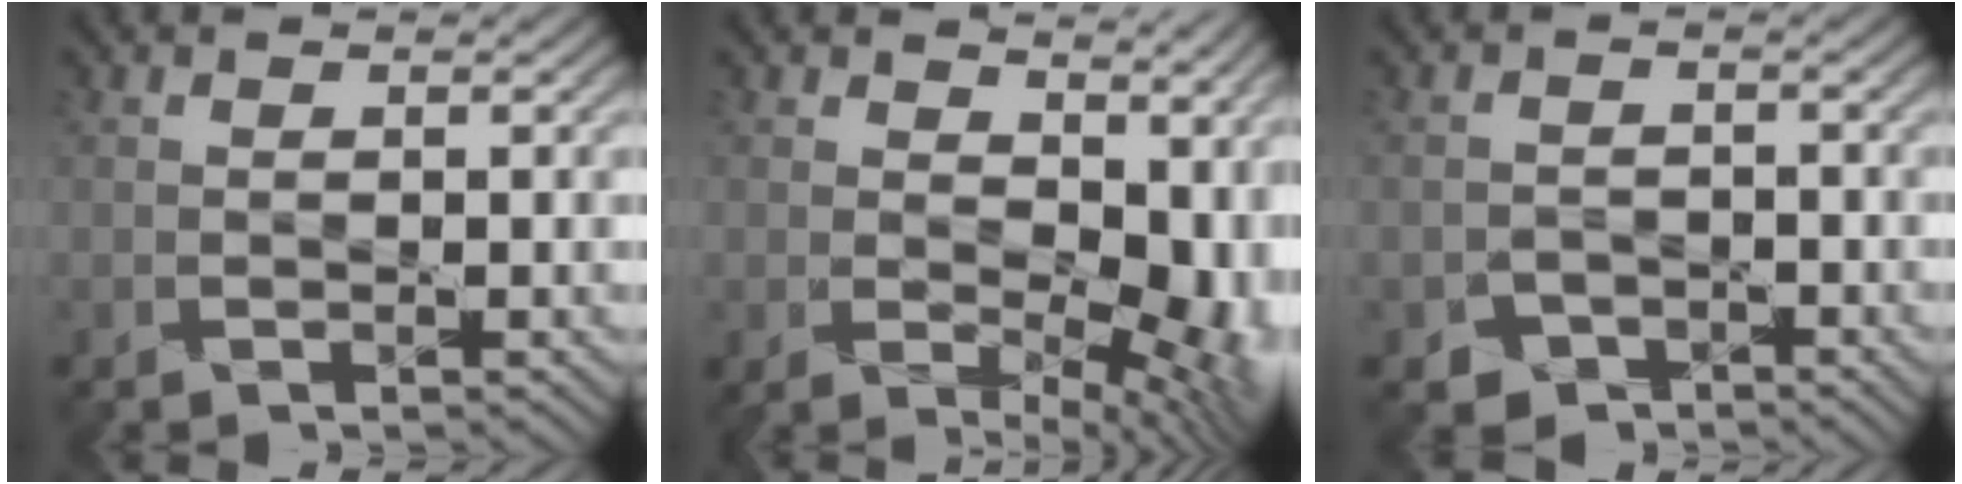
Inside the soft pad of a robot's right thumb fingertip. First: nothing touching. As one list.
[{"total": 12.3, "force": [2.5, 7.5, 9.4], "torque": [-0.120, -0.020, 0.073]}, {"total": 2.7, "force": [-1.9, 1.8, 0.6], "torque": [-0.006, -0.004, -0.037]}]